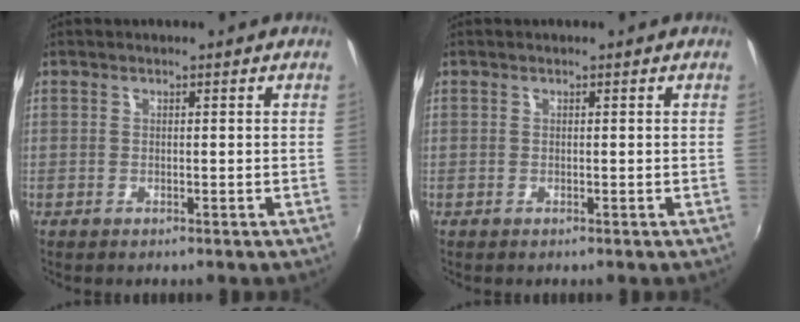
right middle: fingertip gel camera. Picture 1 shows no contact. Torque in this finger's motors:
{"motor_torque": [-0.10, 0.11, 0.00, 0.00]}